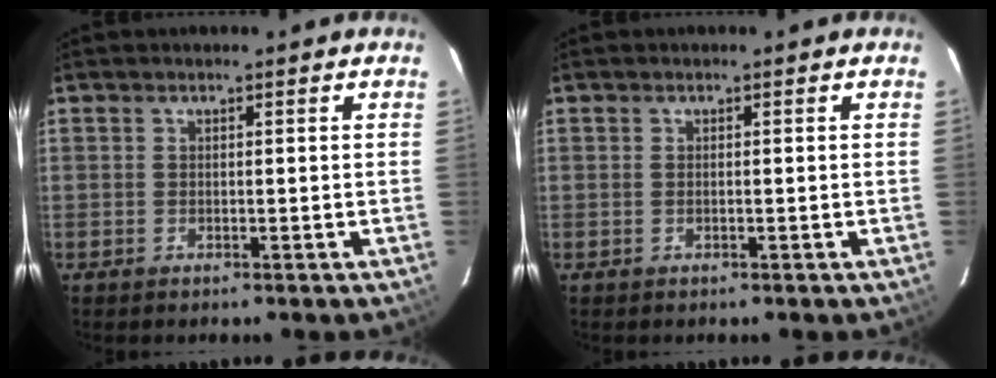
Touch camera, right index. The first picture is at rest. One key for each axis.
{"total": 0.0}